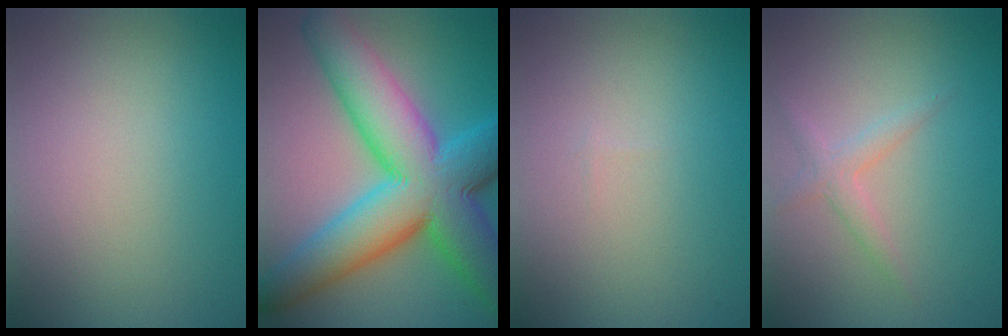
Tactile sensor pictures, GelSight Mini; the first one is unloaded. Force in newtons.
{"total": 14.5, "press": 14.5, "slide": 0.2}
{"total": 0.0}
{"total": 1.7, "press": 1.7, "slide": 0.1}